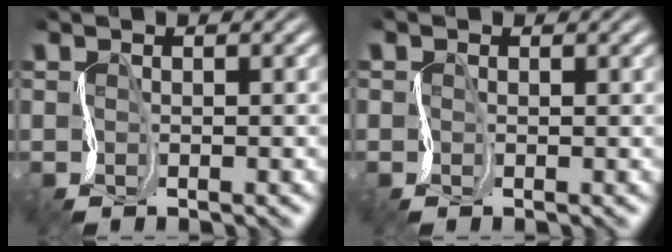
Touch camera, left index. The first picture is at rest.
{"total": 0.6, "force": [0.4, 0.4, 0.1], "torque": [-0.002, -0.002, -0.007]}